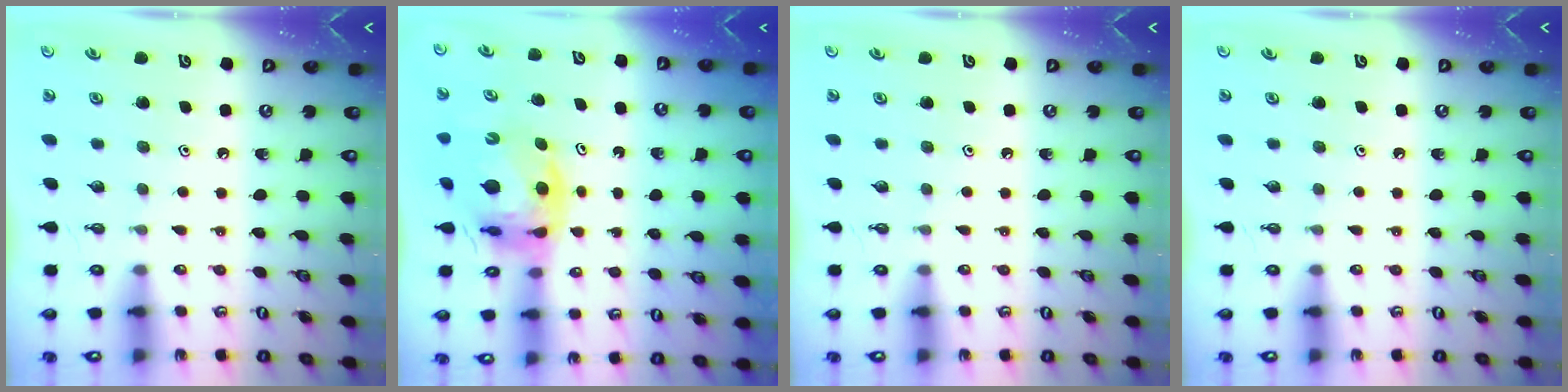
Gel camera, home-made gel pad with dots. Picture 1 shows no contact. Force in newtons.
{"total": 9.7, "press": 9.7, "slide": 1.1}
{"total": 0.0}
{"total": 0.0}